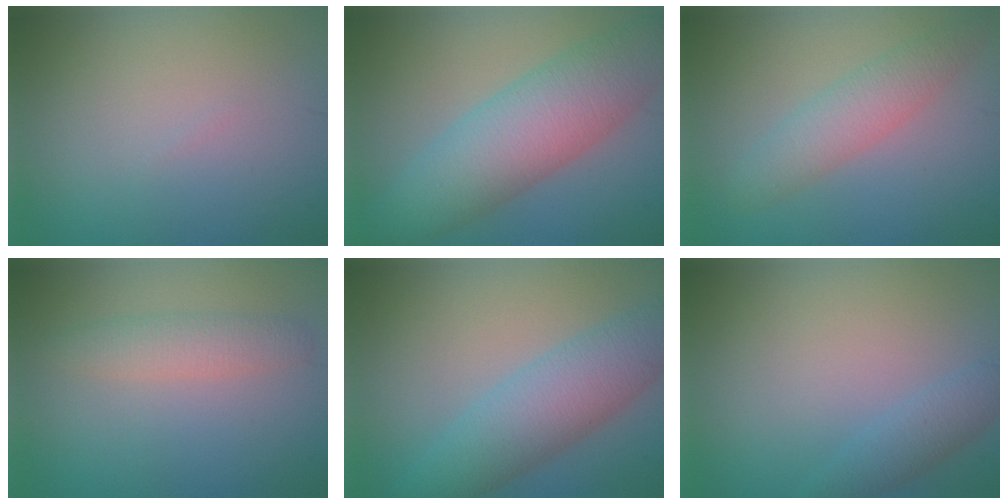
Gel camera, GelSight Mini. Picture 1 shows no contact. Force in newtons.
{"total": 8.3, "press": 8.3, "slide": 0.2}
{"total": 3.4, "press": 3.4, "slide": 0.1}
{"total": 2.4, "press": 2.4, "slide": 0.0}
{"total": 6.2, "press": 6.2, "slide": 0.1}
{"total": 2.3, "press": 2.3, "slide": 0.1}